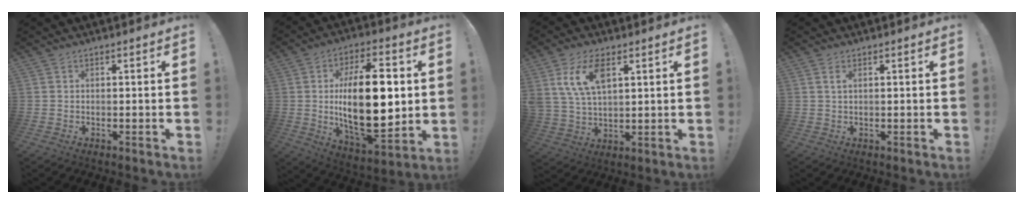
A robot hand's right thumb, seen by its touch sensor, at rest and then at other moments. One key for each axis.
{"total": 25.2, "fx": 1.8, "fy": 11.8, "fz": 22.2, "tx": -0.395, "ty": -0.010, "tz": 0.028}
{"total": 11.3, "fx": 4.9, "fy": 6.4, "fz": 8.0, "tx": -0.157, "ty": -0.004, "tz": 0.090}
{"total": 1.7, "fx": 0.5, "fy": 0.4, "fz": 1.5, "tx": -0.025, "ty": -0.001, "tz": 0.007}